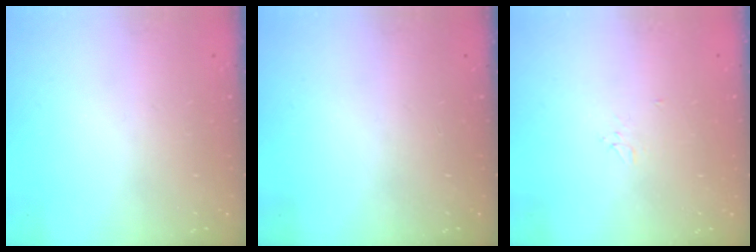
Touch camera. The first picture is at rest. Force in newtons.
{"total": 0.0}
{"total": 4.1, "press": 4.0, "slide": 0.5}